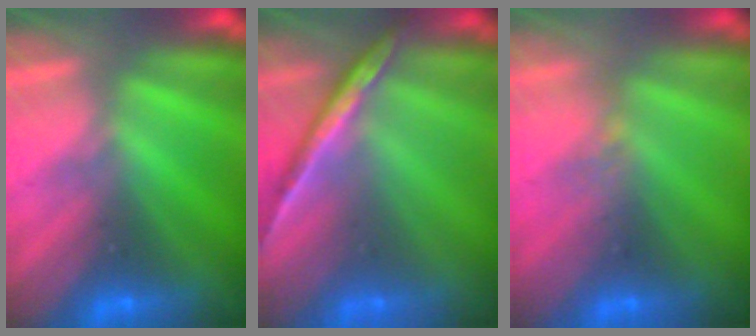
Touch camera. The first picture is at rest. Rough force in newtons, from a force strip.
{"total": 1.5}
{"total": 3.8}